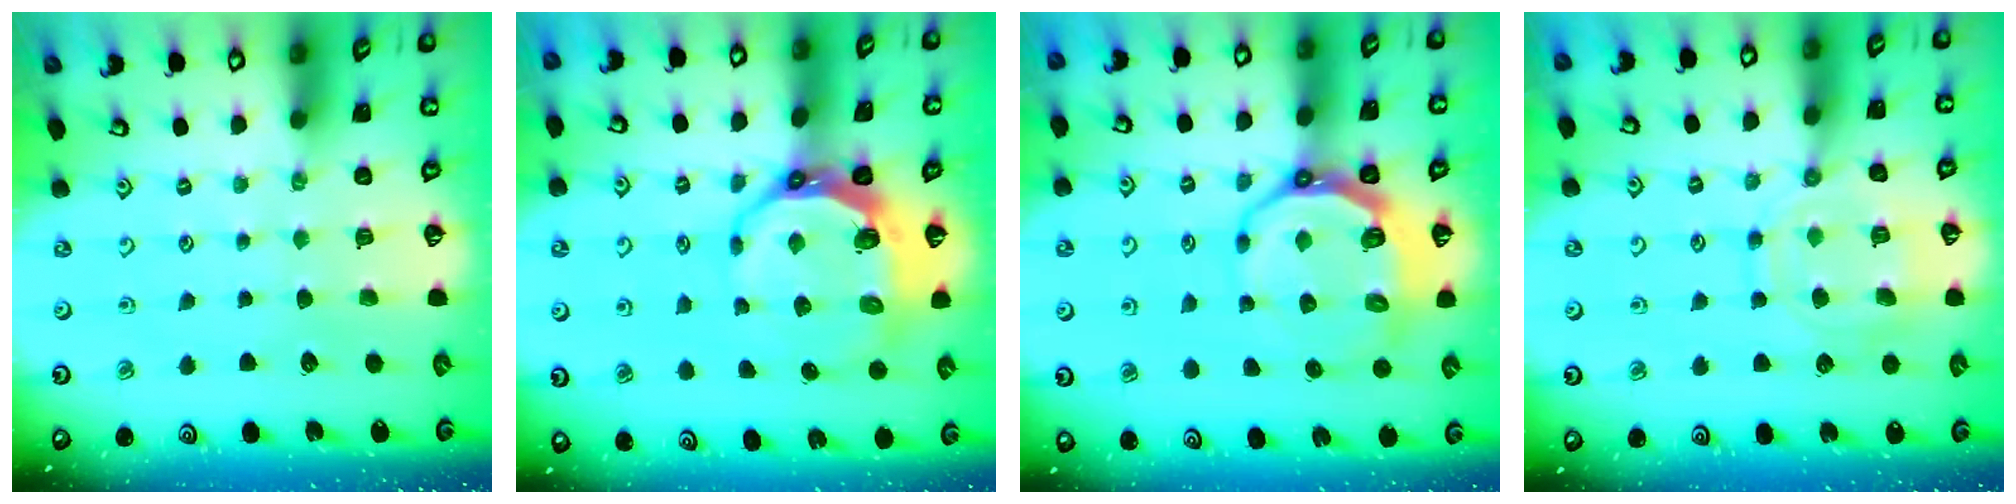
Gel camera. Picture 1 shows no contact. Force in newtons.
{"total": 10.7, "press": 9.9, "slide": 4.0}
{"total": 9.7, "press": 8.8, "slide": 4.1}
{"total": 13.0, "press": 12.9, "slide": 1.2}